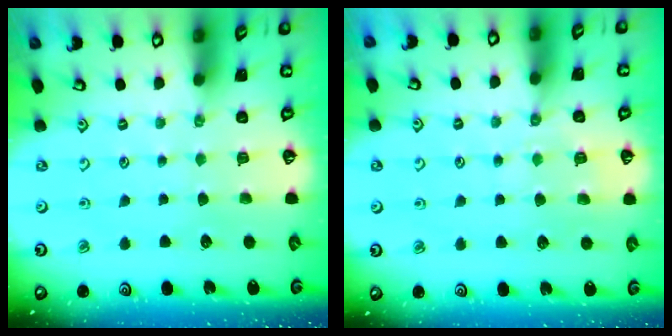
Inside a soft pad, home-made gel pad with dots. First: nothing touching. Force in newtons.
{"total": 4.2, "press": 4.2, "slide": 0.6}